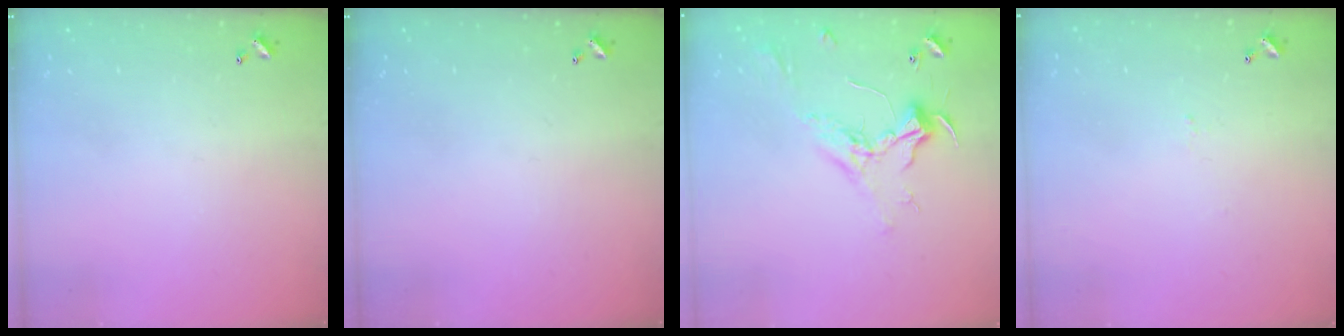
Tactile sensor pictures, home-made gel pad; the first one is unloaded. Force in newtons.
{"total": 0.0}
{"total": 2.5, "press": 2.3, "slide": 0.8}
{"total": 1.7, "press": 1.6, "slide": 0.3}